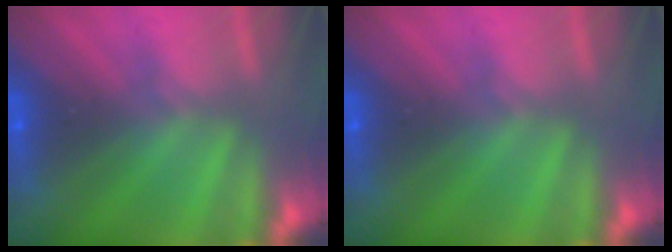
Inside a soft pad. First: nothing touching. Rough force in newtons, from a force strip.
{"total": 0.0}